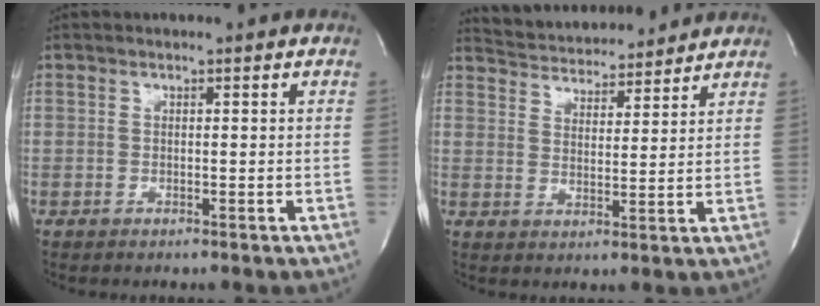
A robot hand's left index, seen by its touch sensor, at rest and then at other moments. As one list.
[{"total": 12.0, "force": [11.5, 2.3, 2.6], "torque": [-0.042, 0.013, 0.173]}]